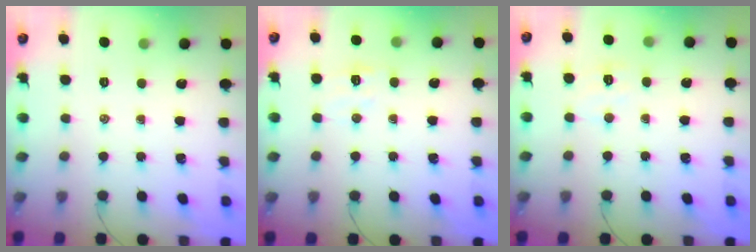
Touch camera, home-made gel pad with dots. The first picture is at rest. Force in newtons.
{"total": 7.1, "press": 6.9, "slide": 1.5}
{"total": 5.2, "press": 5.1, "slide": 1.1}